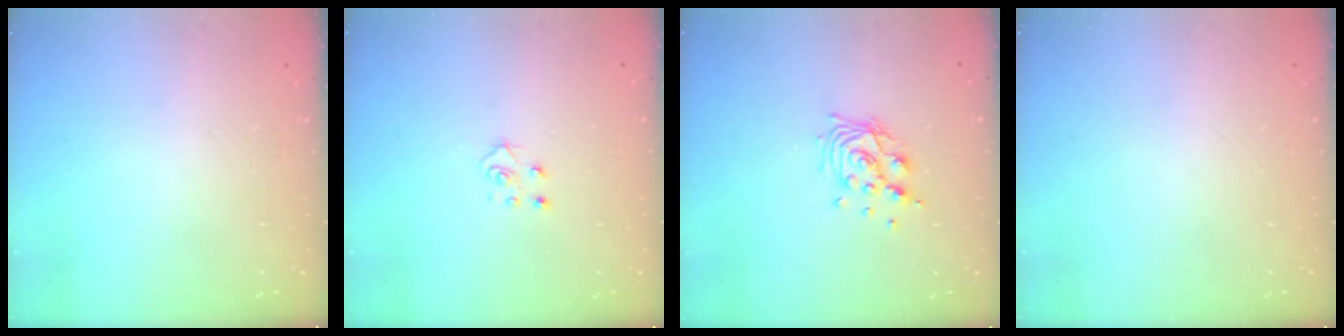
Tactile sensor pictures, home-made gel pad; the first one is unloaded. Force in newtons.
{"total": 4.6, "press": 4.6, "slide": 0.4}
{"total": 9.9, "press": 9.8, "slide": 1.5}
{"total": 0.0}